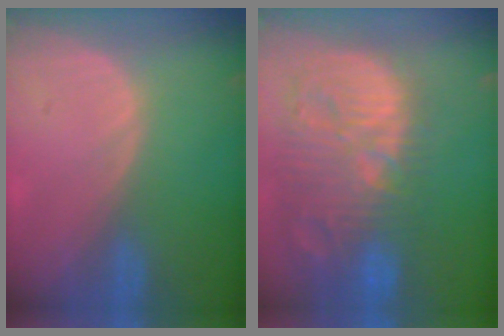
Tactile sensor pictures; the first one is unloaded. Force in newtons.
{"total": 14.8, "press": 12.8, "slide": 7.3}